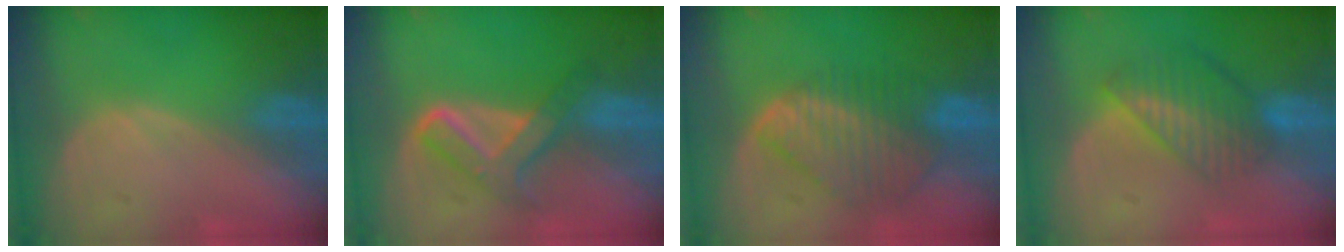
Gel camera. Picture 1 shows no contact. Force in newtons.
{"total": 5.9, "press": 5.9, "slide": 0.2}
{"total": 8.4, "press": 7.6, "slide": 3.6}
{"total": 7.0, "press": 6.0, "slide": 3.5}